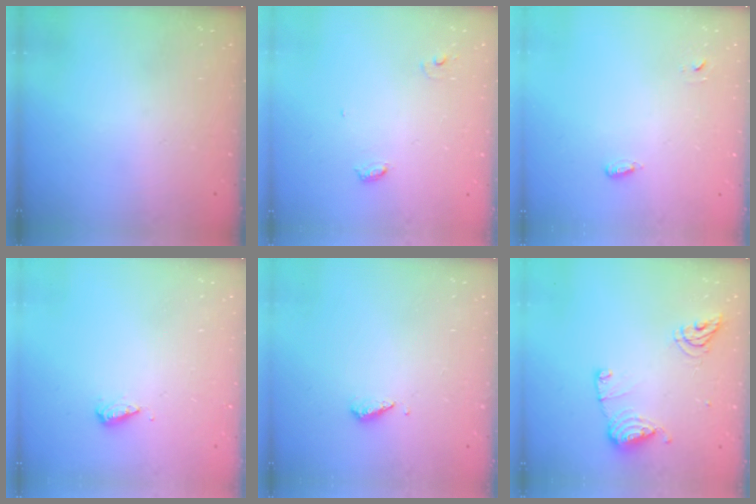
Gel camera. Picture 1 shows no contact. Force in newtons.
{"total": 4.0, "press": 4.0, "slide": 0.3}
{"total": 3.2, "press": 2.9, "slide": 1.4}
{"total": 5.2, "press": 5.2, "slide": 0.5}
{"total": 4.4, "press": 4.4, "slide": 0.5}
{"total": 11.3, "press": 11.2, "slide": 0.9}